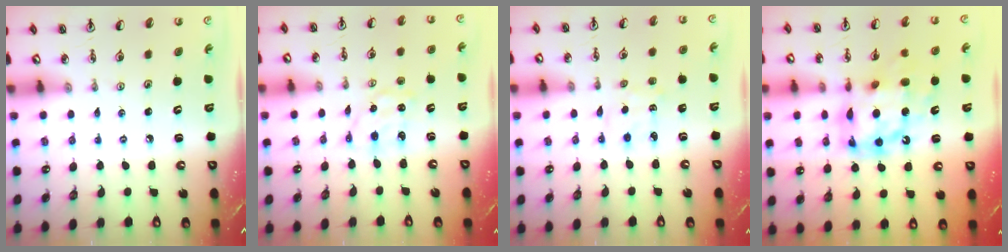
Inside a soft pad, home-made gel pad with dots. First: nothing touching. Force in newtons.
{"total": 1.6, "press": 1.6, "slide": 0.3}
{"total": 2.9, "press": 2.9, "slide": 0.4}
{"total": 14.7, "press": 14.7, "slide": 1.3}